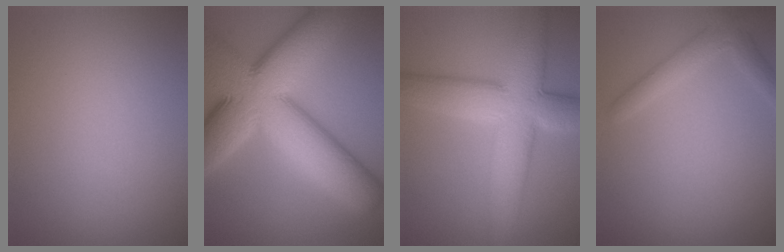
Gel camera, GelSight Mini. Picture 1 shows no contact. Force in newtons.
{"total": 14.8, "press": 14.8, "slide": 0.4}
{"total": 9.1, "press": 9.0, "slide": 0.6}
{"total": 2.3, "press": 2.3, "slide": 0.1}